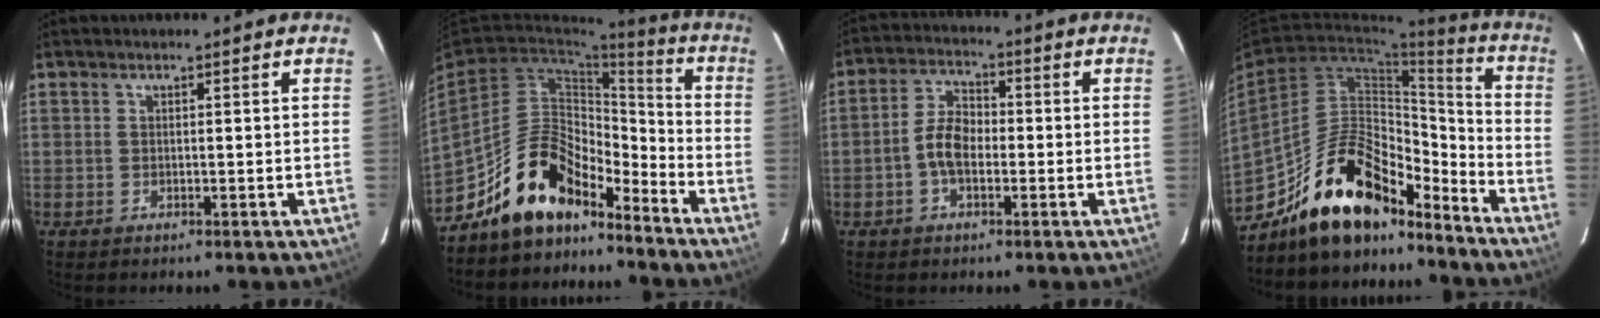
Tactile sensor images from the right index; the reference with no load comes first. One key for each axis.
{"total": 14.8, "fx": -11.7, "fy": 6.7, "fz": 6.1, "tx": -0.120, "ty": 0.041, "tz": -0.191}
{"total": 6.0, "fx": -1.5, "fy": 3.5, "fz": 4.7, "tx": -0.097, "ty": 0.016, "tz": -0.029}
{"total": 19.5, "fx": -15.4, "fy": 8.0, "fz": 8.9, "tx": -0.156, "ty": 0.043, "tz": -0.242}